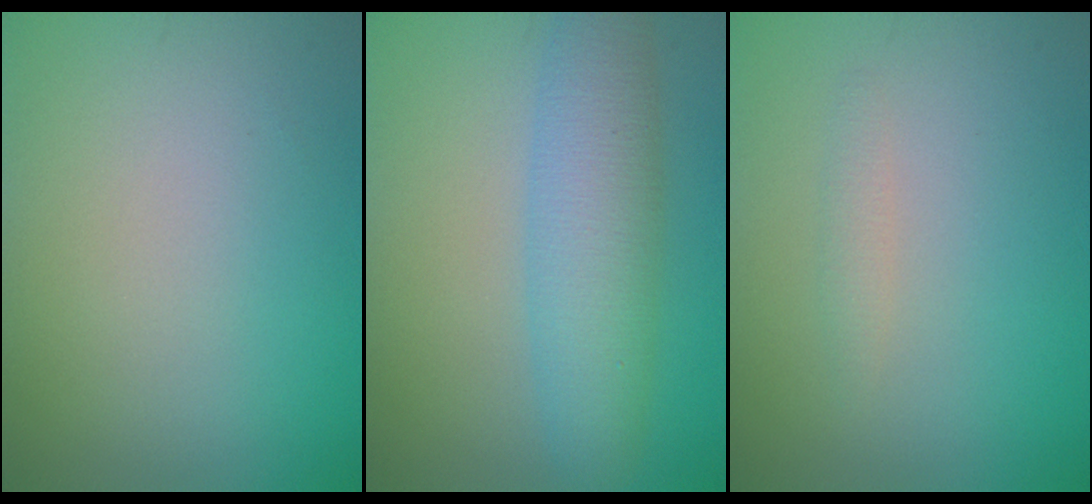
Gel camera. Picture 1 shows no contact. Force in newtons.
{"total": 5.9, "press": 5.9, "slide": 0.1}
{"total": 0.9, "press": 0.9, "slide": 0.1}